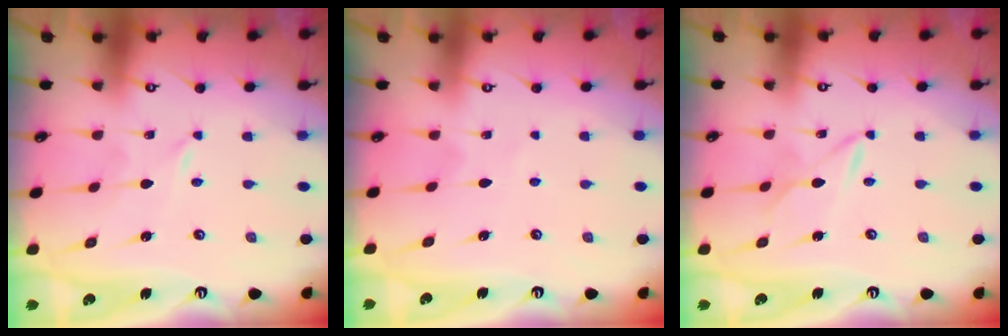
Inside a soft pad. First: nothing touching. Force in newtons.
{"total": 2.8, "press": 2.7, "slide": 0.3}
{"total": 2.5, "press": 2.5, "slide": 0.3}